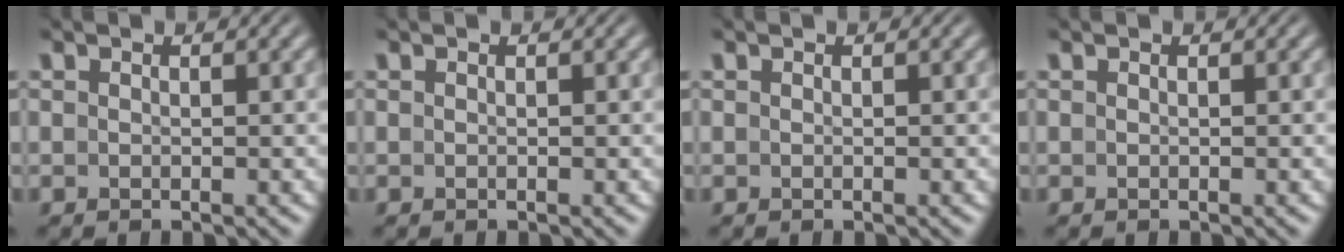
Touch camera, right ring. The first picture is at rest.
{"total": 0.0}
{"total": 0.0}
{"total": 0.0}